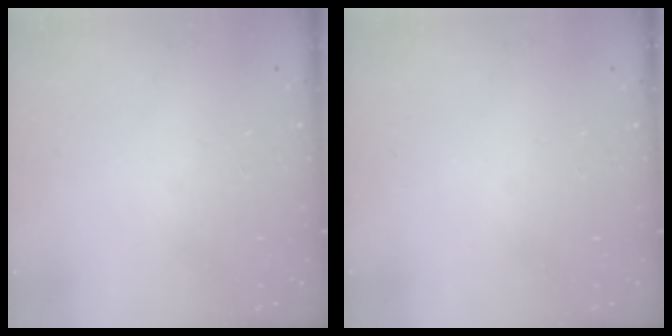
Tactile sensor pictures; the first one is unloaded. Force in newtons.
{"total": 0.0}